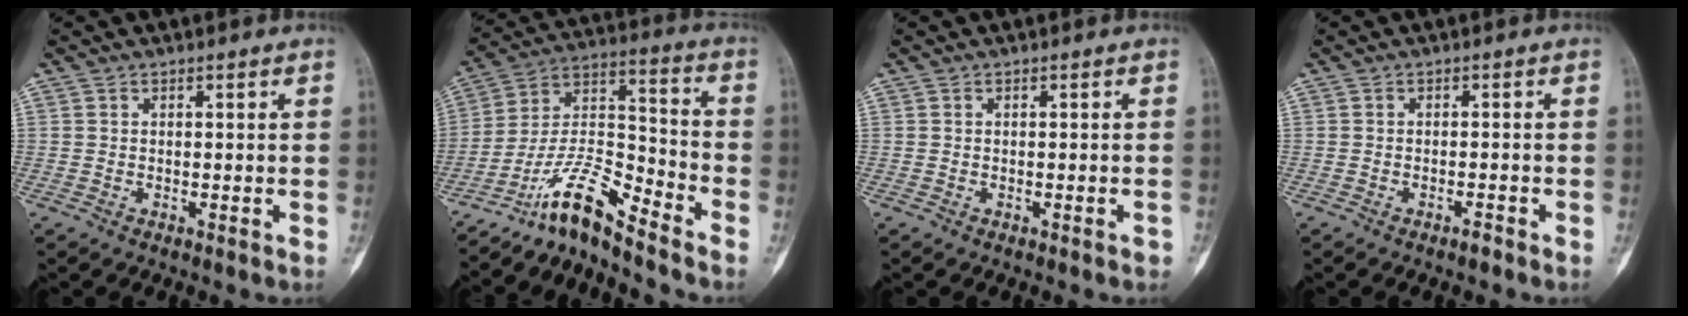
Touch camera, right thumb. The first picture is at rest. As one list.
[{"total": 10.9, "force": [-9.6, 0.9, 5.2], "torque": [-0.108, 0.097, -0.186]}, {"total": 0.7, "force": [-0.5, 0.2, 0.5], "torque": [-0.005, 0.002, -0.004]}, {"total": 1.1, "force": [-0.9, 0.3, 0.6], "torque": [-0.008, 0.007, -0.016]}]